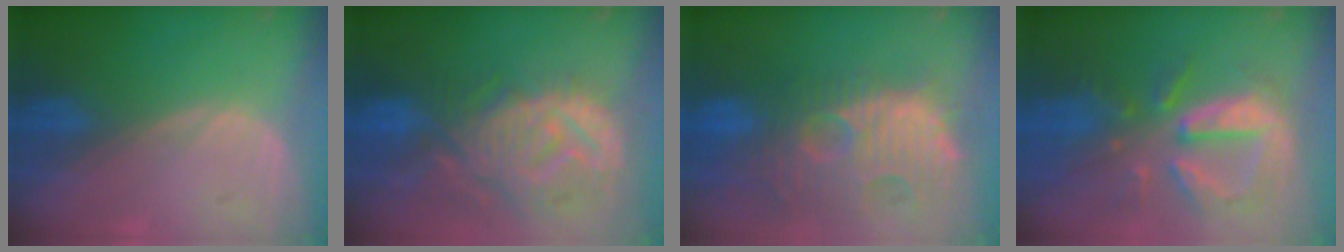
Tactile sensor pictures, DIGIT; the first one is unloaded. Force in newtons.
{"total": 12.8, "press": 11.2, "slide": 6.1}
{"total": 14.3, "press": 12.5, "slide": 6.9}
{"total": 10.8, "press": 9.5, "slide": 5.1}